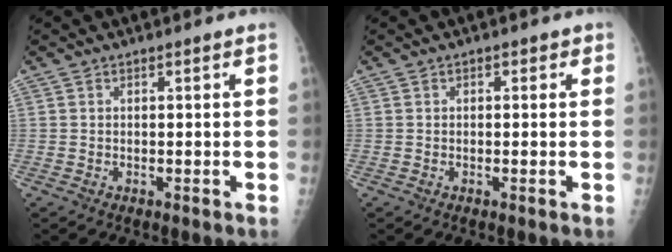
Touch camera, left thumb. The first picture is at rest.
{"total": 1.1, "force": [0.3, 0.9, 0.6], "torque": [0.005, 0.003, -0.003]}